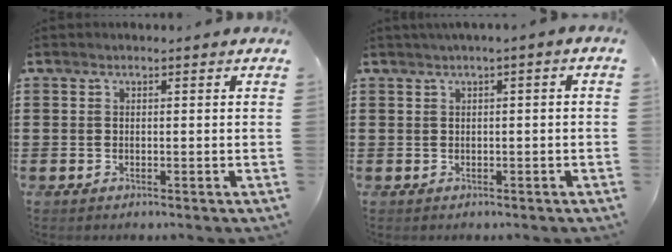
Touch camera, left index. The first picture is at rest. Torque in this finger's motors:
{"motor_torque": [0.94, 0.15, 0.53, 0.13]}